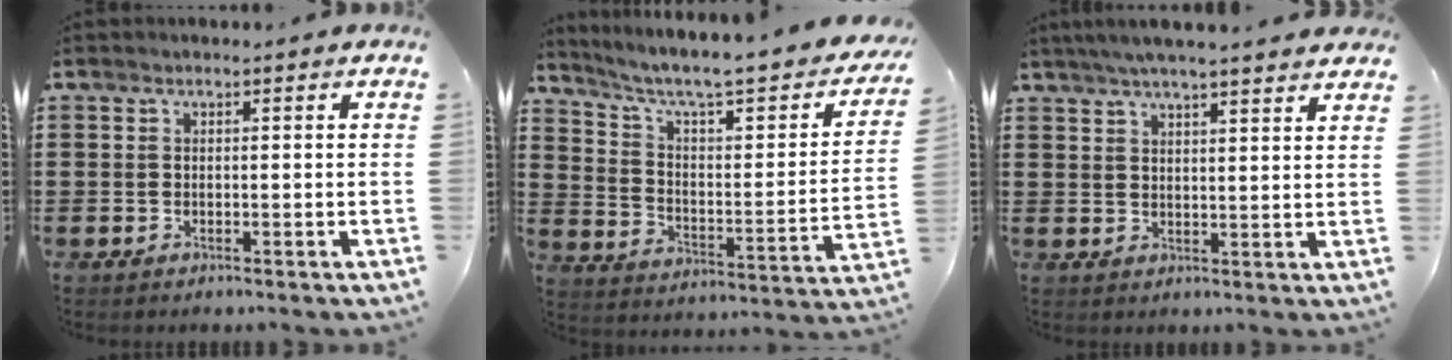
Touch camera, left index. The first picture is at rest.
{"total": 6.2, "force": [4.4, 1.1, 4.3], "torque": [-0.095, -0.041, 0.065]}
{"total": 4.6, "force": [4.2, -0.2, 1.9], "torque": [-0.049, -0.010, 0.074]}